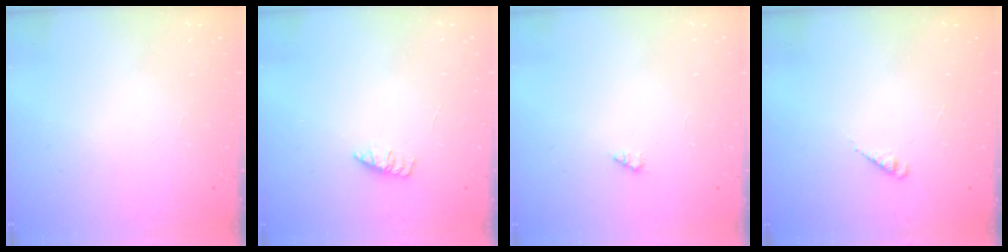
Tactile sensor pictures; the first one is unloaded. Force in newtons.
{"total": 2.0, "press": 2.0, "slide": 0.4}
{"total": 1.0, "press": 1.0, "slide": 0.2}
{"total": 1.8, "press": 1.8, "slide": 0.3}